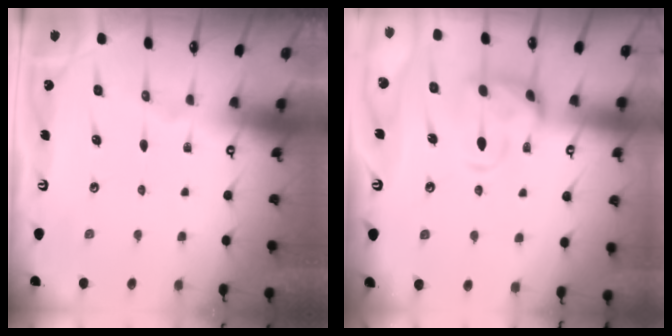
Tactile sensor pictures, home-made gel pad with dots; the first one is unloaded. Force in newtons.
{"total": 5.4, "press": 5.2, "slide": 1.4}